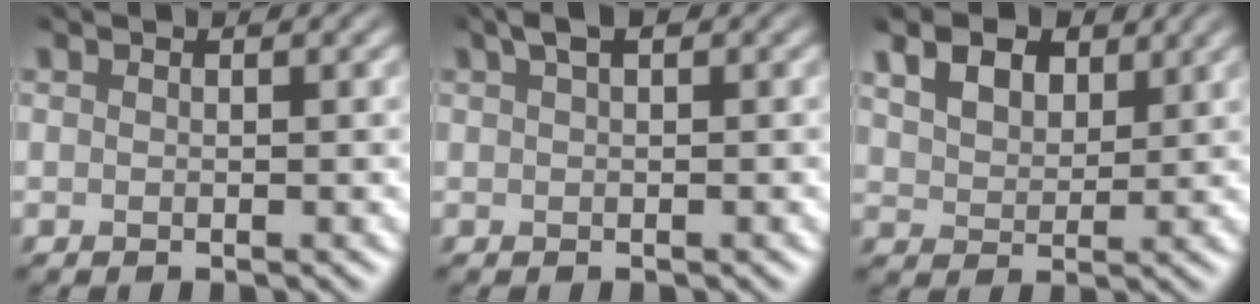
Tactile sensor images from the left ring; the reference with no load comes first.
{"total": 1.9, "force": [0.9, 0.7, 1.5], "torque": [-0.027, 0.008, 0.018]}
{"total": 4.9, "force": [2.7, 2.8, 3.0], "torque": [-0.062, 0.014, 0.039]}